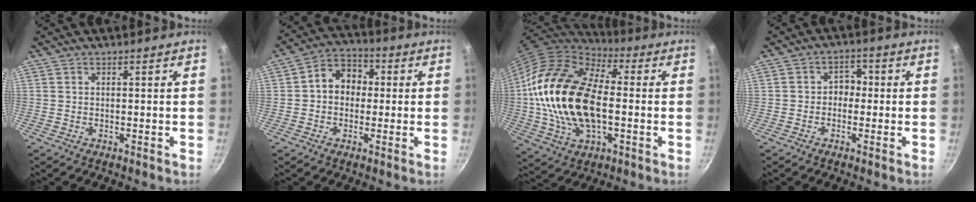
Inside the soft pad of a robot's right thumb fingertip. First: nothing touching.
{"total": 8.7, "force": [0.5, 7.0, 5.1], "torque": [-0.039, 0.023, -0.008]}
{"total": 24.0, "force": [-0.8, 13.9, 19.6], "torque": [-0.363, 0.025, -0.019]}
{"total": 3.6, "force": [-0.6, 3.0, 1.9], "torque": [0.005, 0.014, -0.017]}